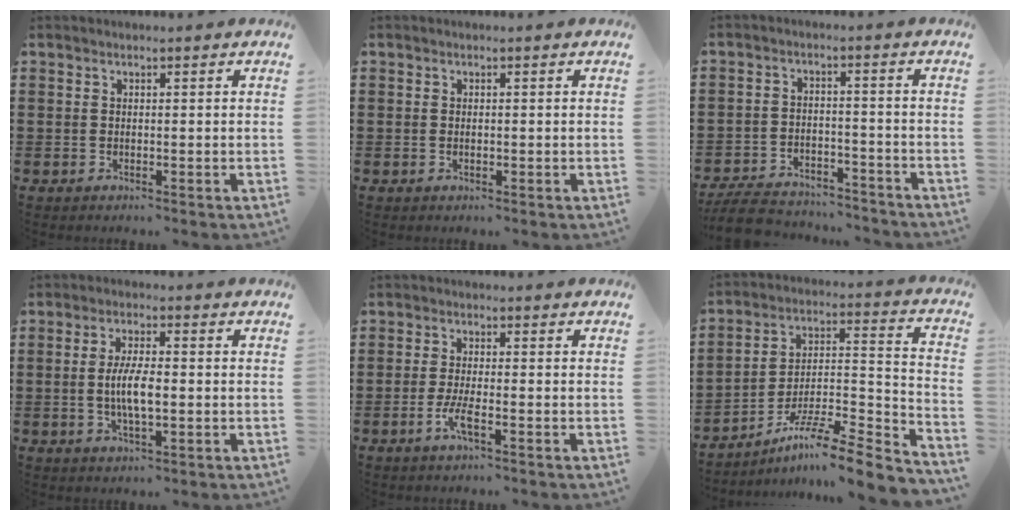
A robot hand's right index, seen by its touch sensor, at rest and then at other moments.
{"total": 0.6, "force": [-0.1, 0.3, 0.5], "torque": [-0.011, 0.001, -0.002]}
{"total": 6.8, "force": [-6.4, 1.3, 1.6], "torque": [-0.036, 0.013, -0.128]}
{"total": 5.8, "force": [-0.5, 1.7, 5.5], "torque": [-0.111, -0.002, -0.014]}
{"total": 3.6, "force": [-1.7, 0.5, 3.2], "torque": [-0.074, -0.009, -0.036]}
{"total": 8.8, "force": [-6.7, 0.5, 5.6], "torque": [-0.091, -0.002, -0.135]}